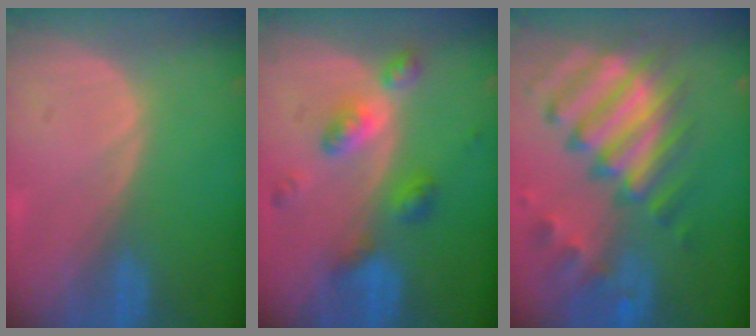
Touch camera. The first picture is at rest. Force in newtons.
{"total": 6.0, "press": 6.0, "slide": 0.4}
{"total": 12.0, "press": 10.4, "slide": 6.0}